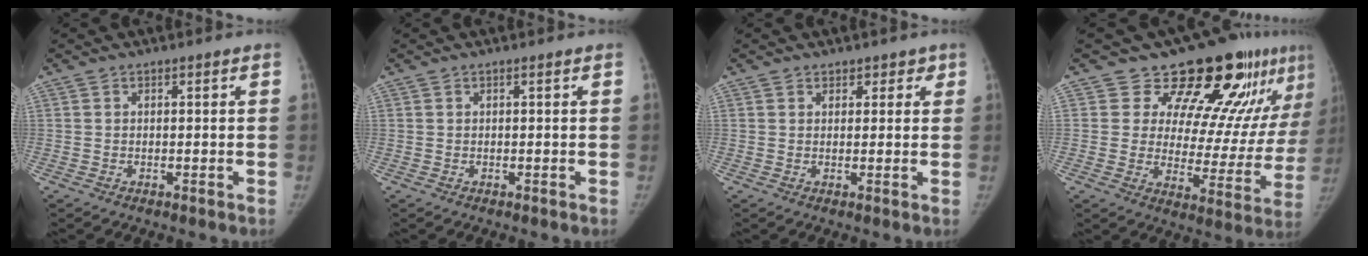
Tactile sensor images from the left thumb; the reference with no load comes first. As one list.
[{"total": 0.0}, {"total": 2.5, "force": [1.5, 1.9, 0.4], "torque": [0.032, -0.005, 0.012]}, {"total": 20.0, "force": [13.9, 9.3, 10.9], "torque": [-0.083, -0.078, 0.175]}]